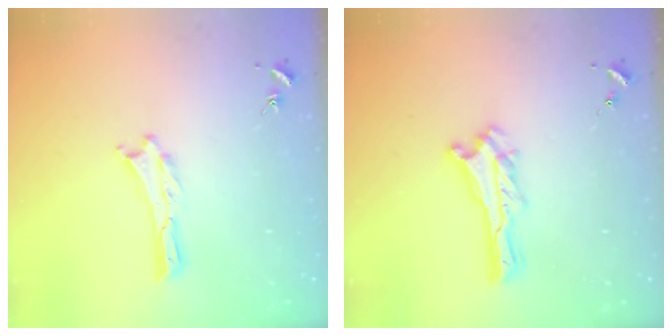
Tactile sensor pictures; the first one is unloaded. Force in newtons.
{"total": 0.0}